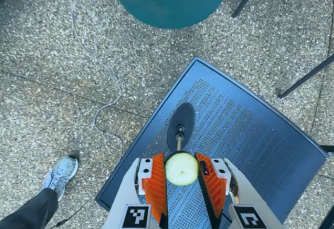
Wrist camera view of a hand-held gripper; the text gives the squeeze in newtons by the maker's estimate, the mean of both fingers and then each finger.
{"total": 9.3, "left": 9.3, "right": 9.3}